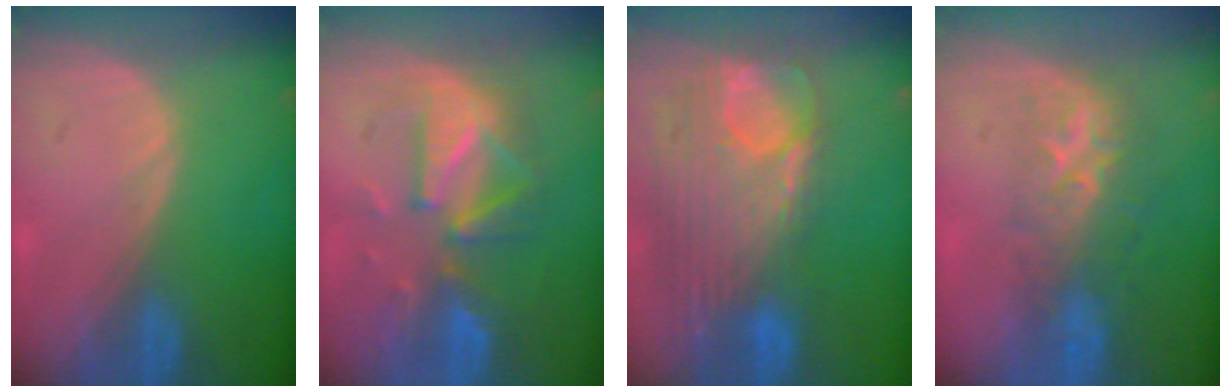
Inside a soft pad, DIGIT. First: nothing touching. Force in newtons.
{"total": 8.6, "press": 8.5, "slide": 1.2}
{"total": 12.6, "press": 10.7, "slide": 6.6}
{"total": 8.2, "press": 7.4, "slide": 3.7}